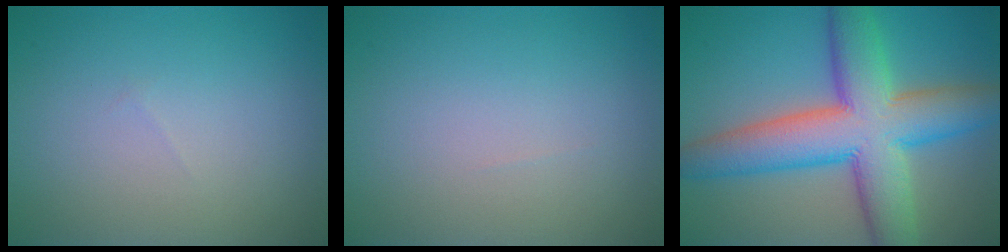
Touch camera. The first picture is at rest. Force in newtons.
{"total": 0.0}
{"total": 11.2, "press": 11.2, "slide": 0.7}